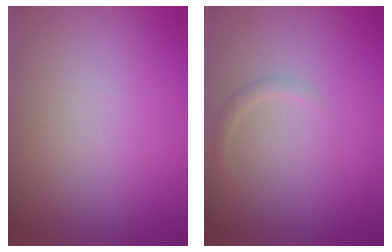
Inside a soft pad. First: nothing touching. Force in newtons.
{"total": 0.9, "press": 0.9, "slide": 0.0}